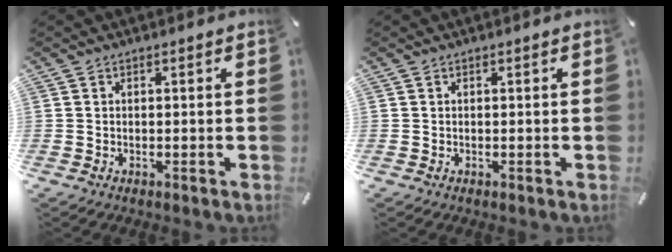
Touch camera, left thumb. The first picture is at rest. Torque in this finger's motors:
{"motor_torque": [0.00, 0.00, 0.00, 0.00, 0.00]}